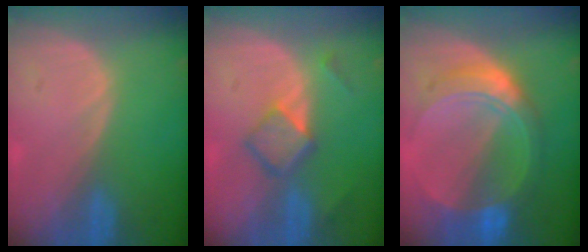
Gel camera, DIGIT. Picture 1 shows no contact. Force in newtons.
{"total": 5.2, "press": 4.6, "slide": 2.4}
{"total": 8.7, "press": 8.7, "slide": 0.6}